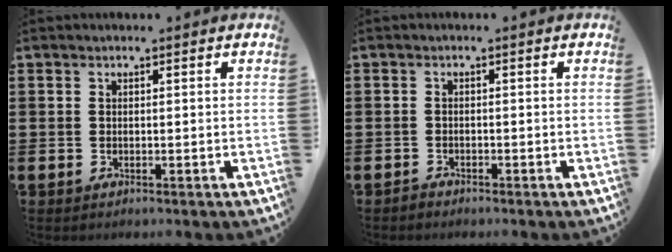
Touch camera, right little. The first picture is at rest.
{"total": 0.8, "force": [-0.7, 0.2, 0.0], "torque": [-0.001, 0.000, -0.016]}